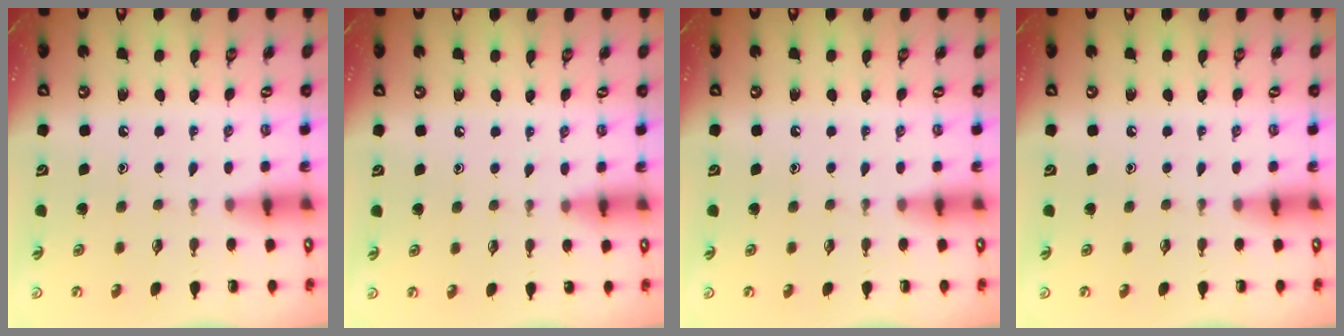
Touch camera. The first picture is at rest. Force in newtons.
{"total": 5.2, "press": 5.2, "slide": 0.5}
{"total": 0.0}
{"total": 0.0}